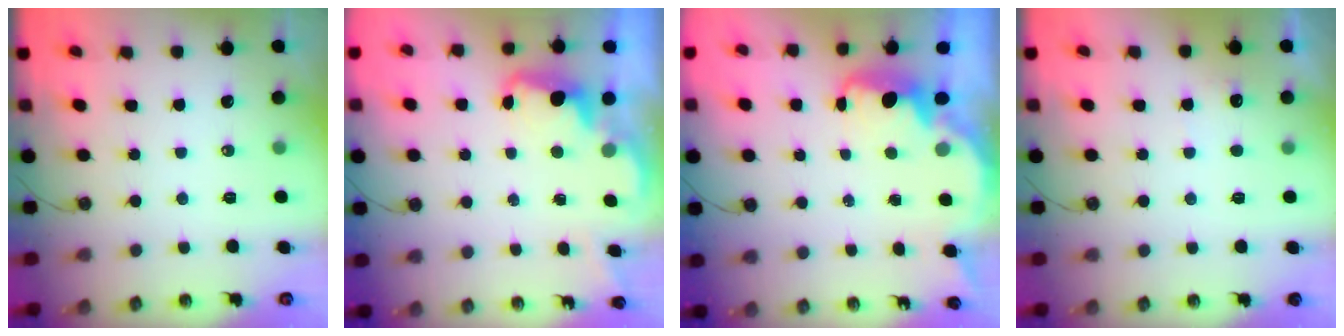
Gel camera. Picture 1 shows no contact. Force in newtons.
{"total": 2.5, "press": 2.4, "slide": 0.7}
{"total": 2.7, "press": 2.7, "slide": 0.4}
{"total": 4.0, "press": 3.8, "slide": 1.1}